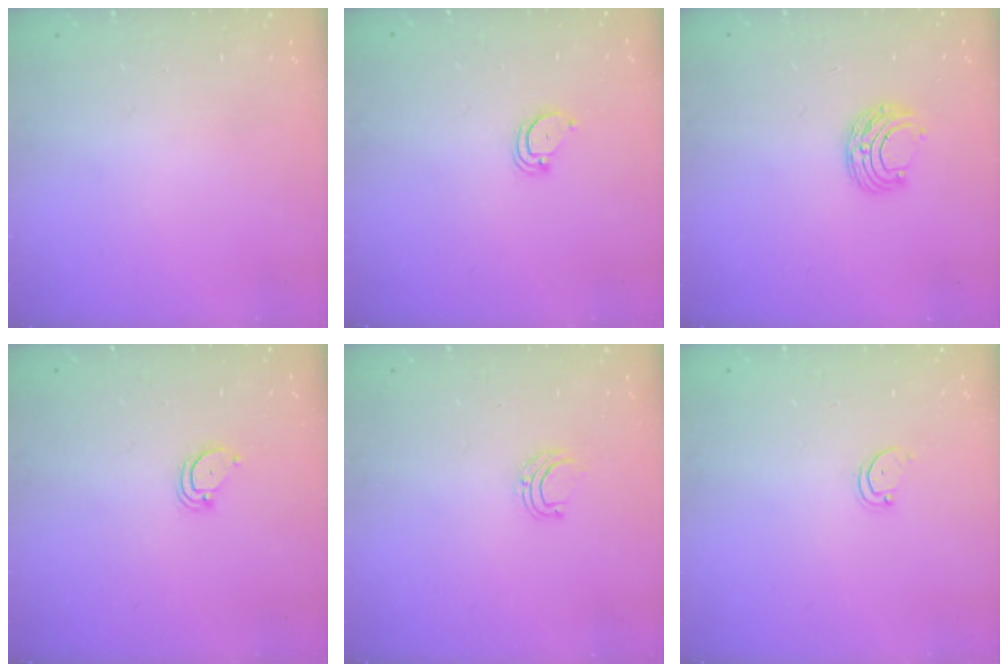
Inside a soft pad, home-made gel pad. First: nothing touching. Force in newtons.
{"total": 3.0, "press": 3.0, "slide": 0.2}
{"total": 7.6, "press": 7.5, "slide": 0.6}
{"total": 3.0, "press": 3.0, "slide": 0.2}
{"total": 4.8, "press": 4.8, "slide": 0.3}
{"total": 1.5, "press": 1.5, "slide": 0.1}